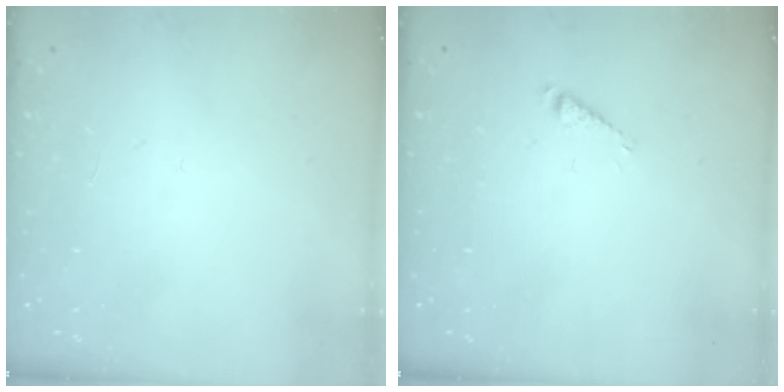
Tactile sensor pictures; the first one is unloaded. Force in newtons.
{"total": 2.9, "press": 2.9, "slide": 0.3}